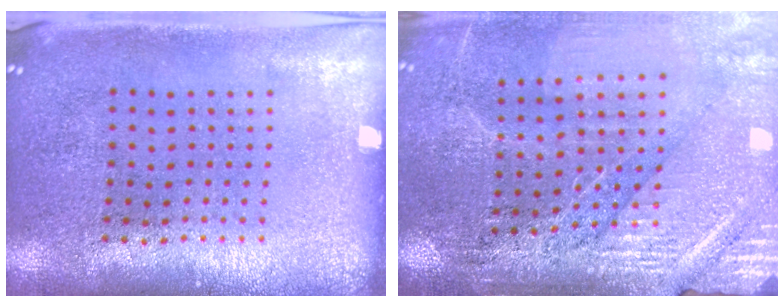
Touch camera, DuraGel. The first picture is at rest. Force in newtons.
{"total": 3.2, "press": 3.2, "slide": 0.2}